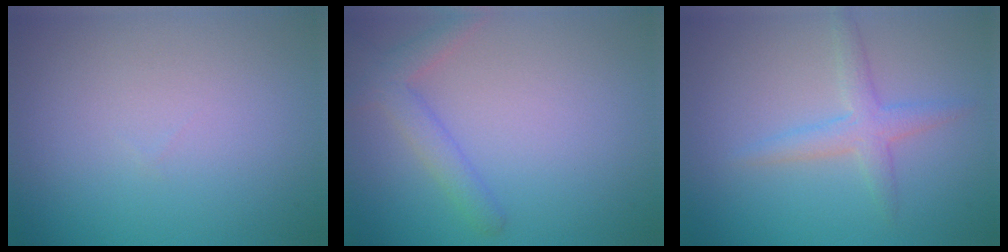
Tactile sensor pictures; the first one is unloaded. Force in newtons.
{"total": 2.6, "press": 2.6, "slide": 0.2}
{"total": 2.4, "press": 2.4, "slide": 0.0}